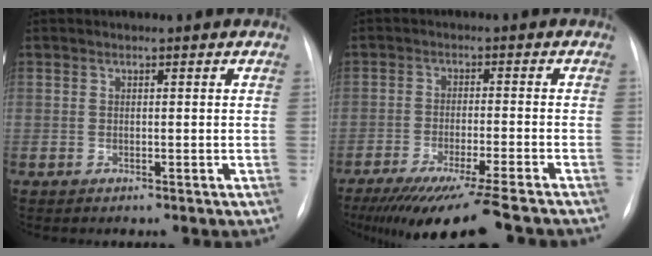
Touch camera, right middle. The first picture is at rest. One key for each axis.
{"total": 16.1, "fx": -13.6, "fy": -0.2, "fz": 8.7, "tx": -0.120, "ty": -0.048, "tz": -0.202}